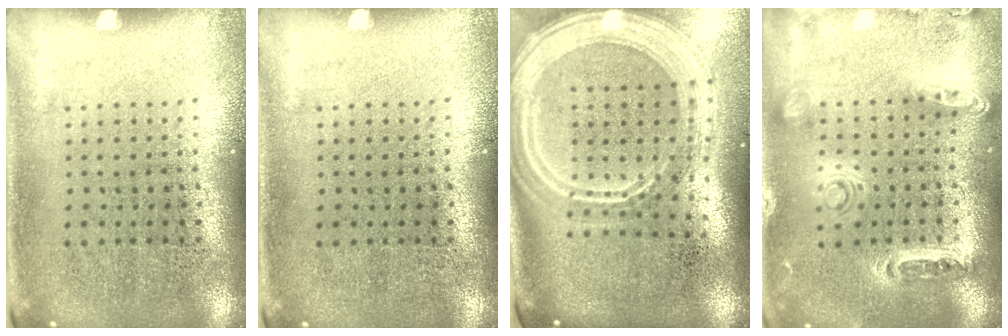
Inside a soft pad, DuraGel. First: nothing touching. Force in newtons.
{"total": 0.0}
{"total": 3.1, "press": 2.5, "slide": 1.7}
{"total": 1.4, "press": 1.4, "slide": 0.3}